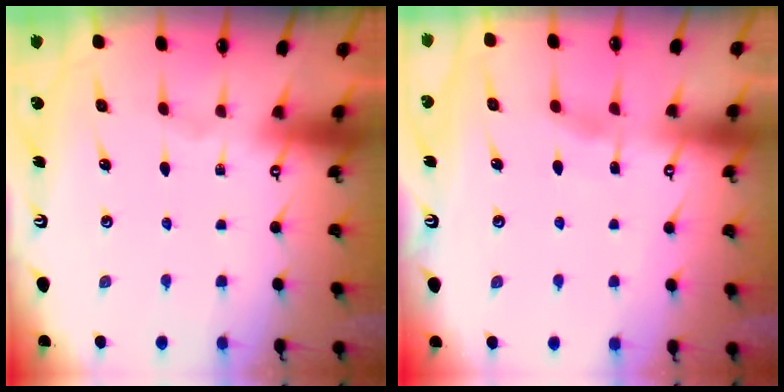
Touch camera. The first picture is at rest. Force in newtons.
{"total": 2.6, "press": 2.5, "slide": 0.4}